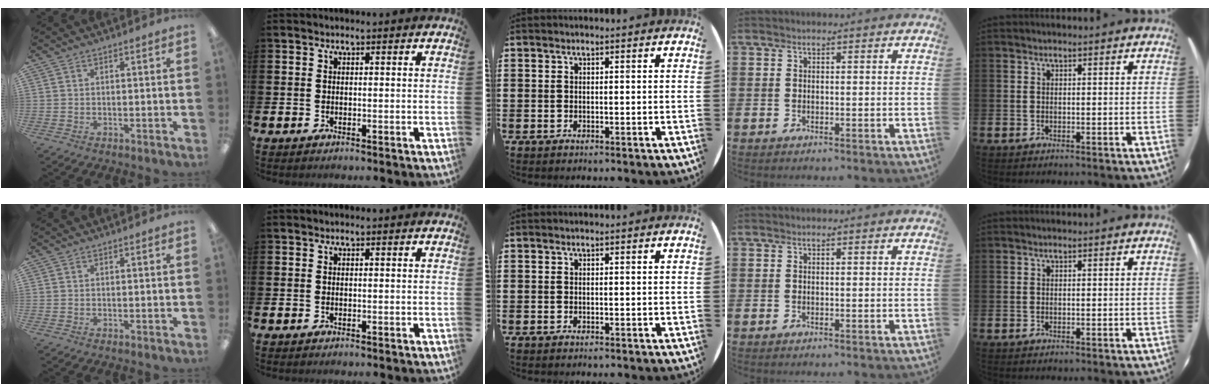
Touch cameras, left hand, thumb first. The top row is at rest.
{}